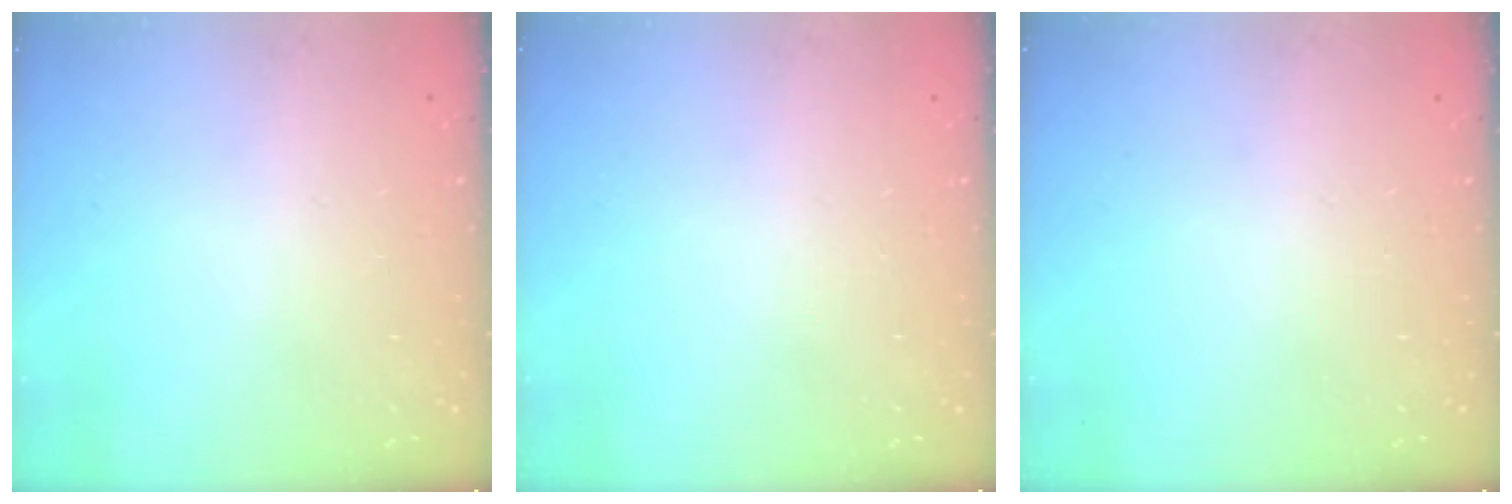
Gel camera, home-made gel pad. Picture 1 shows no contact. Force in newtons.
{"total": 0.0}
{"total": 0.0}